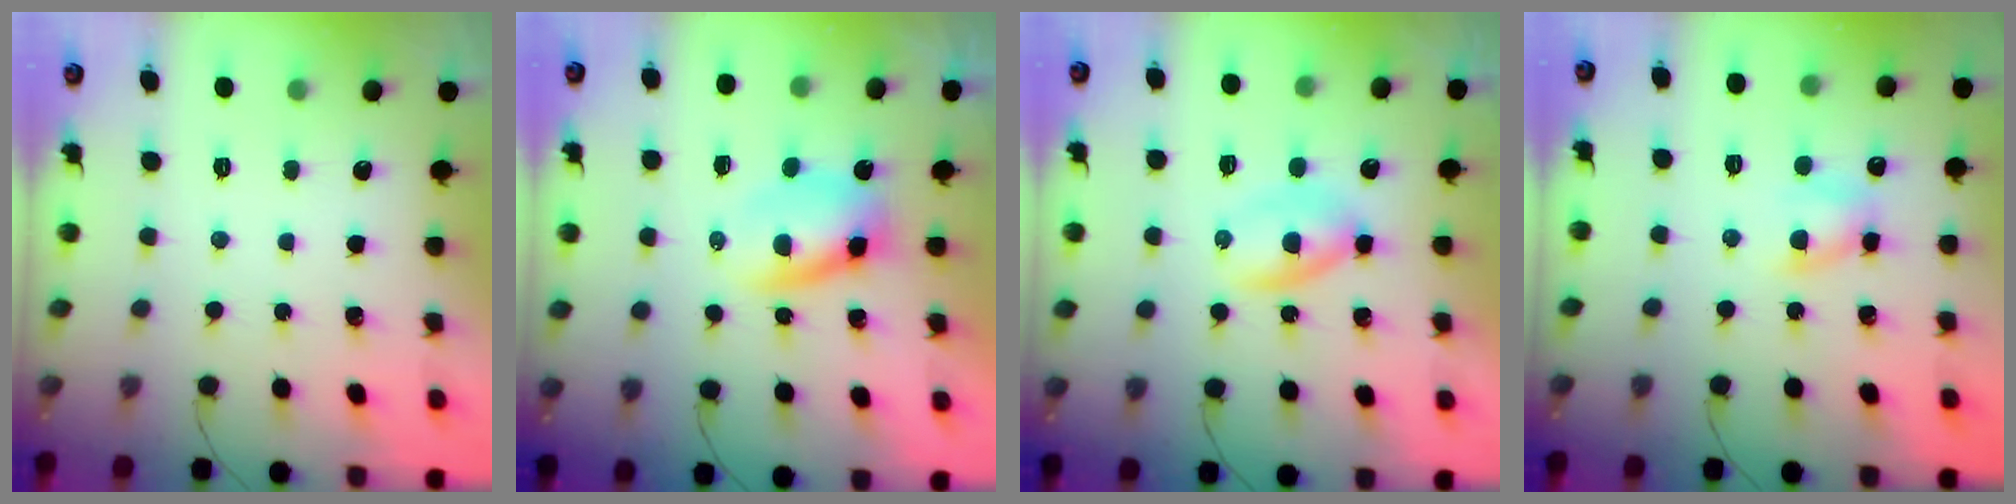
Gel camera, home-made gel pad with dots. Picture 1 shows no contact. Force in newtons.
{"total": 5.2, "press": 5.1, "slide": 1.1}
{"total": 3.1, "press": 3.0, "slide": 1.0}
{"total": 5.9, "press": 5.8, "slide": 1.4}